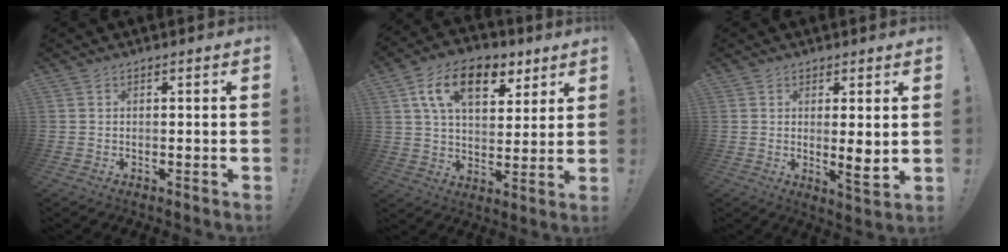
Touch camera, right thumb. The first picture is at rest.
{"total": 16.3, "force": [7.7, 9.5, 10.7], "torque": [-0.159, -0.026, 0.136]}
{"total": 5.5, "force": [0.7, 0.8, 5.4], "torque": [-0.062, -0.021, 0.012]}